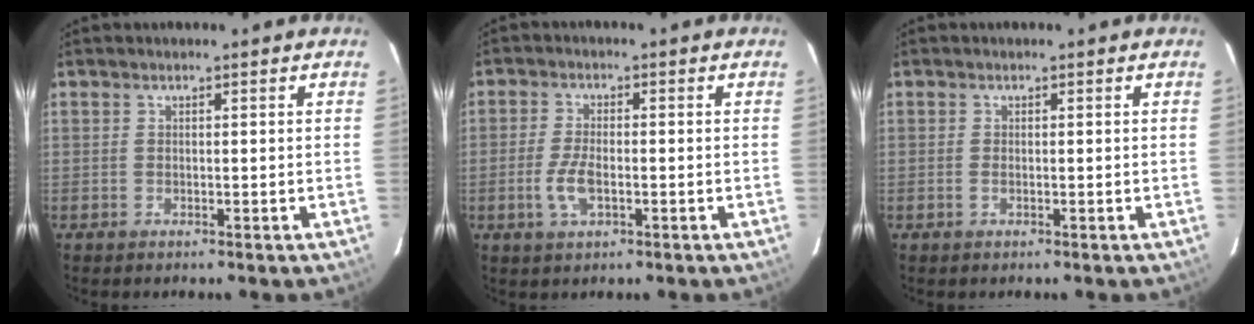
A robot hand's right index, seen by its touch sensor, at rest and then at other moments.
{"total": 5.2, "force": [-1.7, 2.2, 4.4], "torque": [-0.099, -0.003, -0.032]}
{"total": 0.8, "force": [-0.2, 0.4, 0.6], "torque": [-0.015, -0.001, -0.005]}